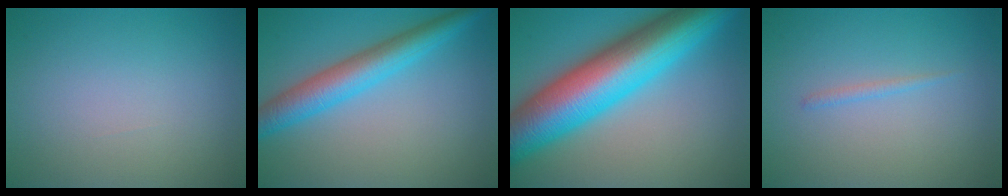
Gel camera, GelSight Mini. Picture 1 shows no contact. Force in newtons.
{"total": 5.4, "press": 5.4, "slide": 0.1}
{"total": 14.3, "press": 14.3, "slide": 0.3}
{"total": 0.7, "press": 0.7, "slide": 0.1}